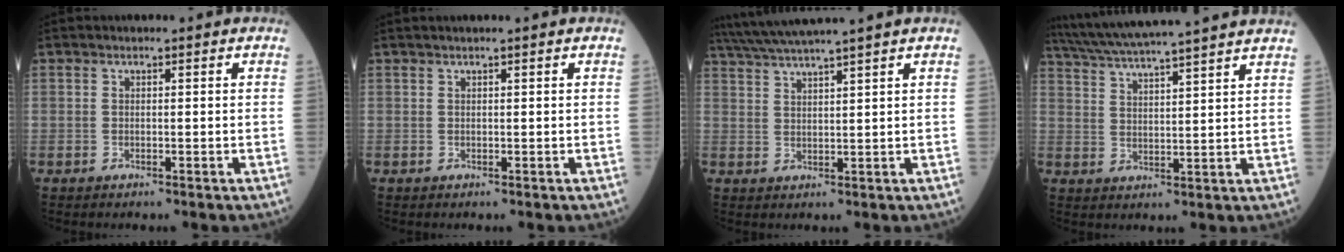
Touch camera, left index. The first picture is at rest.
{"total": 1.2, "force": [1.0, -0.4, 0.5], "torque": [-0.008, 0.014, 0.025]}
{"total": 9.0, "force": [7.8, -1.9, 4.2], "torque": [-0.075, 0.020, 0.126]}
{"total": 17.9, "force": [16.0, -1.0, 8.0], "torque": [-0.150, 0.011, 0.233]}